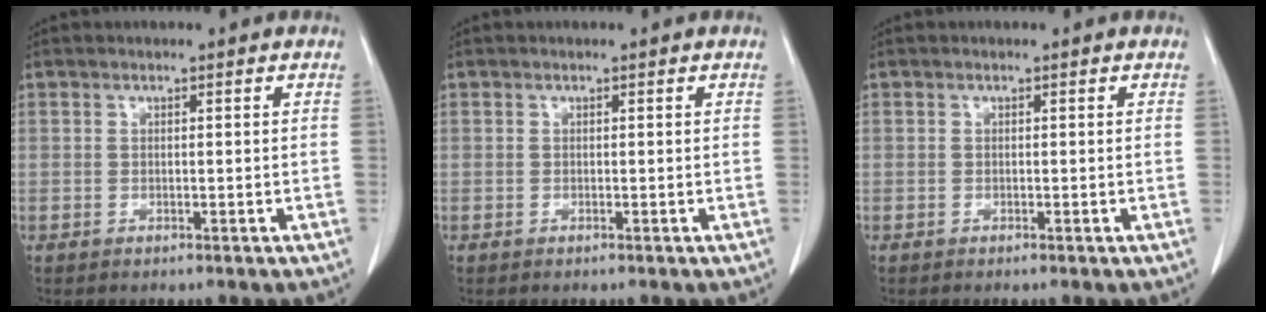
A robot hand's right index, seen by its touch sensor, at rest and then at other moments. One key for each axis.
{"total": 0.0}
{"total": 0.0}